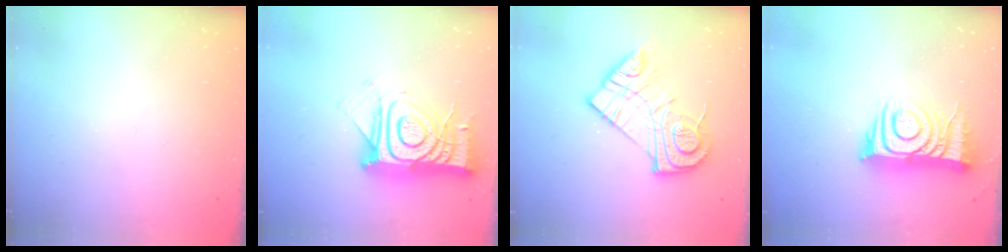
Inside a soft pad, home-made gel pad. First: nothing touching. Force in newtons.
{"total": 16.3, "press": 16.3, "slide": 1.5}
{"total": 16.1, "press": 16.1, "slide": 1.5}
{"total": 12.6, "press": 12.6, "slide": 0.9}